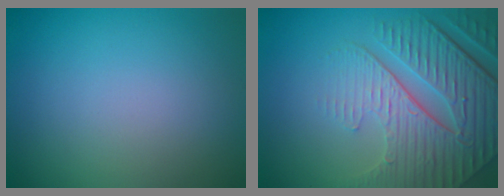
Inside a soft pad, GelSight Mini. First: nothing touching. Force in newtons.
{"total": 8.8, "press": 6.2, "slide": 6.3}